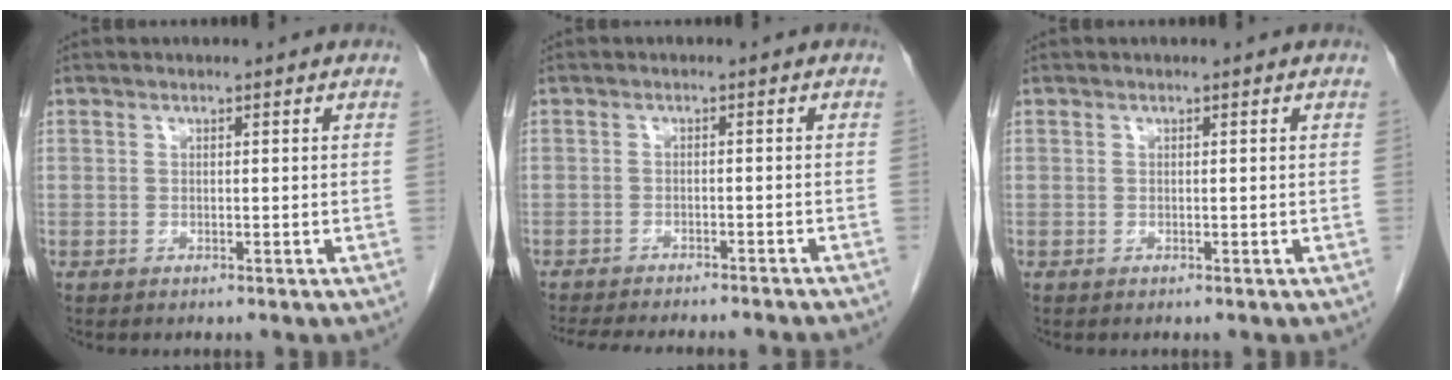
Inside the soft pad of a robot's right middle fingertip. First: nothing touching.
{"total": 16.2, "force": [-14.6, 2.4, 6.7], "torque": [-0.130, -0.028, -0.184]}
{"total": 0.0}